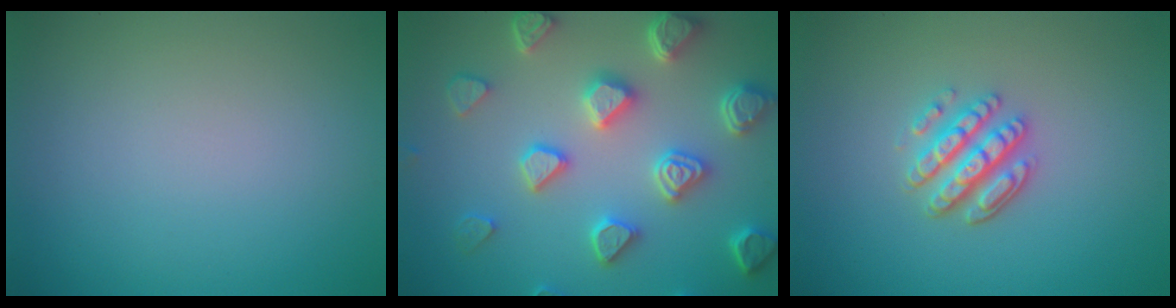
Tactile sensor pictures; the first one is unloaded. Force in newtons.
{"total": 6.1, "press": 5.3, "slide": 3.0}
{"total": 3.5, "press": 3.0, "slide": 1.7}